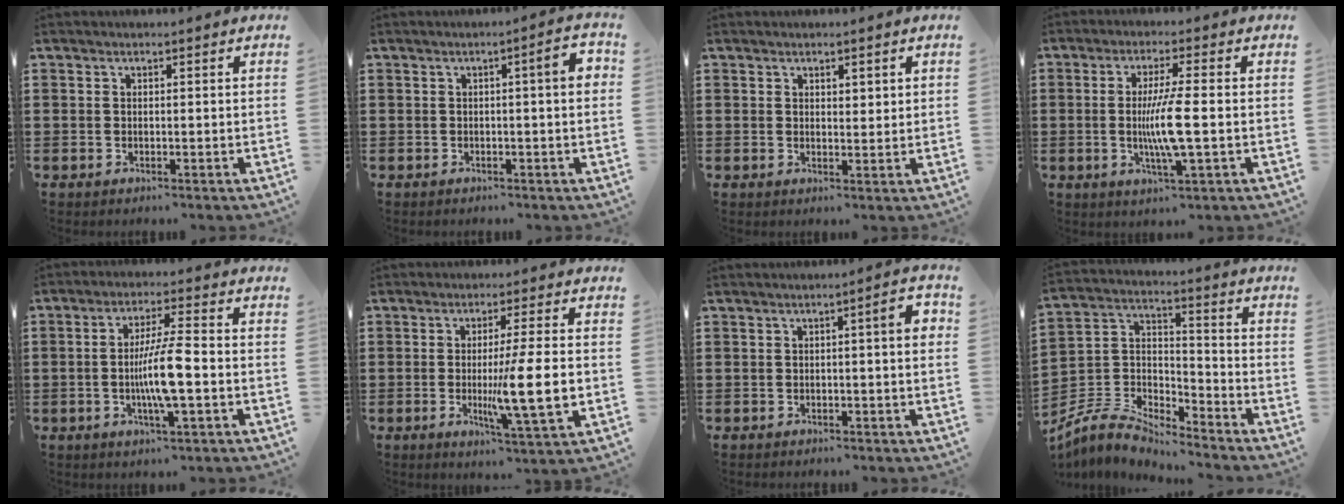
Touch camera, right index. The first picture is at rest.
{"total": 3.6, "force": [0.1, 0.5, 3.6], "torque": [-0.049, -0.003, -0.005]}
{"total": 1.5, "force": [1.3, 0.7, 0.5], "torque": [-0.010, 0.006, 0.023]}
{"total": 7.4, "force": [-0.7, 0.6, 7.4], "torque": [-0.142, -0.013, -0.019]}
{"total": 8.0, "force": [-1.7, 0.7, 7.8], "torque": [-0.146, -0.007, -0.036]}
{"total": 10.4, "force": [-1.2, 0.6, 10.3], "torque": [-0.180, -0.021, -0.025]}
{"total": 3.4, "force": [-0.2, 0.5, 3.4], "torque": [-0.053, 0.001, -0.007]}
{"total": 6.8, "force": [-6.3, 1.8, 1.7], "torque": [-0.057, 0.000, -0.132]}